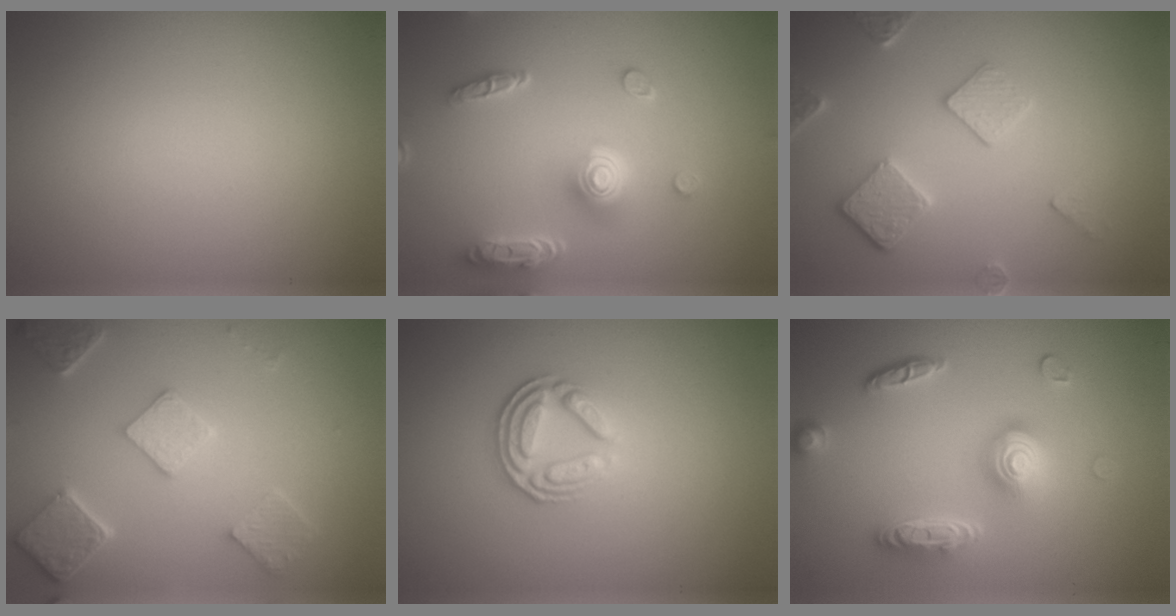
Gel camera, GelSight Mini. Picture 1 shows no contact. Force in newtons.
{"total": 4.9, "press": 3.9, "slide": 3.0}
{"total": 3.8, "press": 3.1, "slide": 2.1}
{"total": 5.4, "press": 4.2, "slide": 3.4}
{"total": 3.7, "press": 2.7, "slide": 2.4}
{"total": 5.0, "press": 3.7, "slide": 3.3}